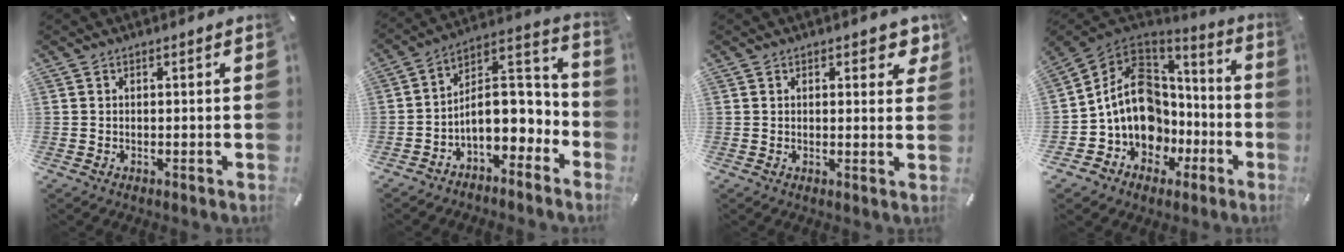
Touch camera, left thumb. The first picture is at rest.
{"total": 11.1, "force": [-1.8, 7.2, 8.2], "torque": [-0.121, -0.009, -0.032]}
{"total": 3.8, "force": [2.2, 2.0, 2.5], "torque": [-0.016, -0.010, 0.030]}
{"total": 15.4, "force": [0.3, 13.0, 8.3], "torque": [-0.176, -0.020, 0.009]}